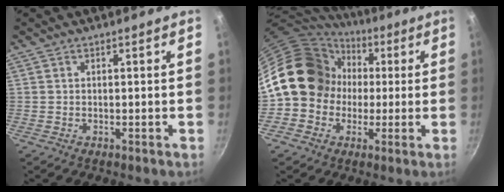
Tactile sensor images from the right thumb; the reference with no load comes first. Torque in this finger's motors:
{"motor_torque": [2.59, 2.42, 0.97, -0.98, 0.19]}